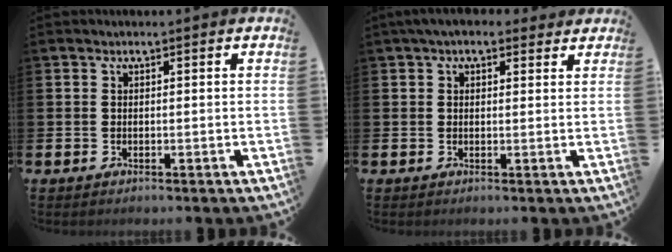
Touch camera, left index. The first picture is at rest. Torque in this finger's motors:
{"motor_torque": [0.53, -1.61, 0.60, 0.21]}